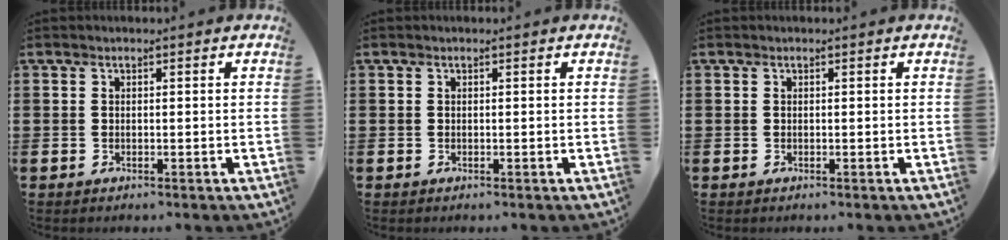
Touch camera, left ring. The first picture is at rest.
{"total": 0.0}
{"total": 0.0}